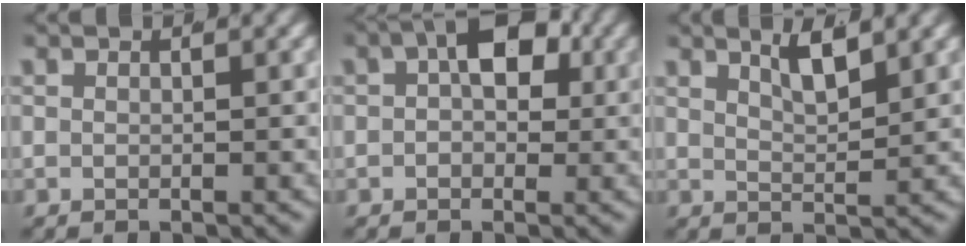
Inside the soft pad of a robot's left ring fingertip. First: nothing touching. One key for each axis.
{"total": 4.4, "fx": 1.1, "fy": 2.3, "fz": 3.5, "tx": -0.051, "ty": -0.004, "tz": 0.020}
{"total": 3.0, "fx": 2.4, "fy": 0.1, "fz": 1.9, "tx": -0.032, "ty": -0.011, "tz": 0.049}